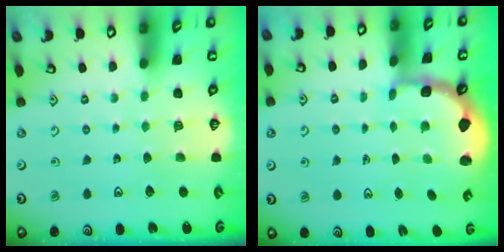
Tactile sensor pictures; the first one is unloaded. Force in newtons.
{"total": 2.2, "press": 1.9, "slide": 1.1}